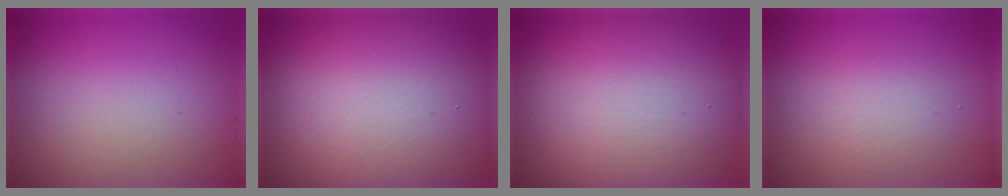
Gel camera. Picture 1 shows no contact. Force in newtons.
{"total": 16.6, "press": 16.6, "slide": 0.5}
{"total": 13.3, "press": 13.2, "slide": 1.3}
{"total": 2.4, "press": 2.4, "slide": 0.3}